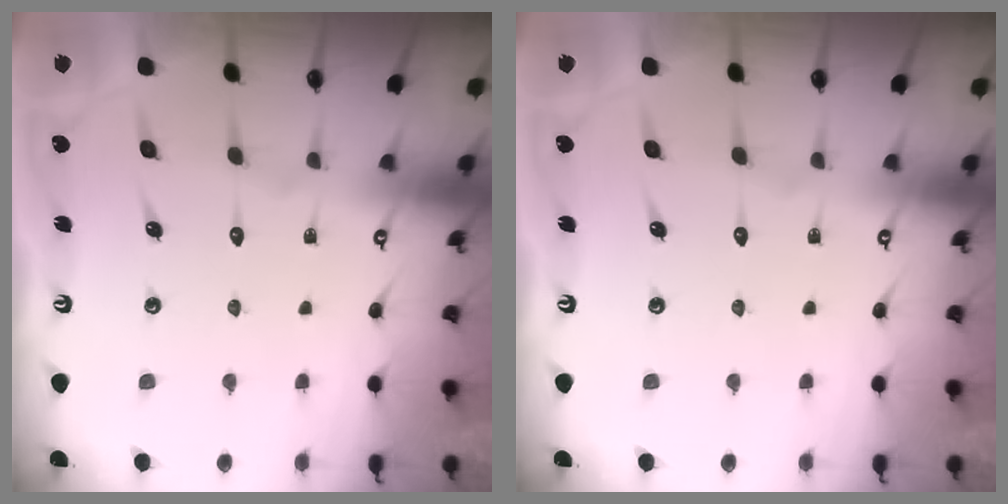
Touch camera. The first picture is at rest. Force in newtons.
{"total": 0.0}